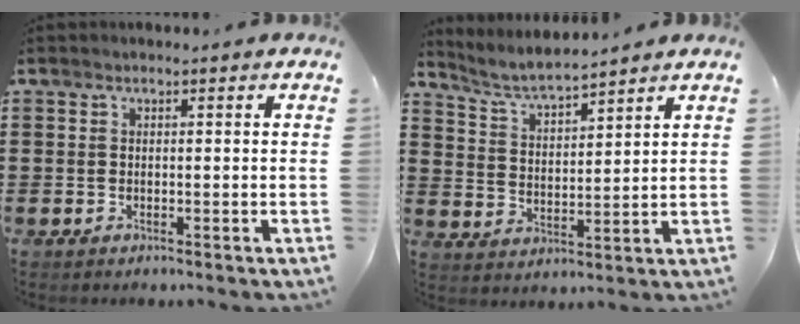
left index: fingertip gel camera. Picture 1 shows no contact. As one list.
[{"total": 4.9, "force": [4.6, 0.1, 1.7], "torque": [-0.049, -0.023, 0.079]}]